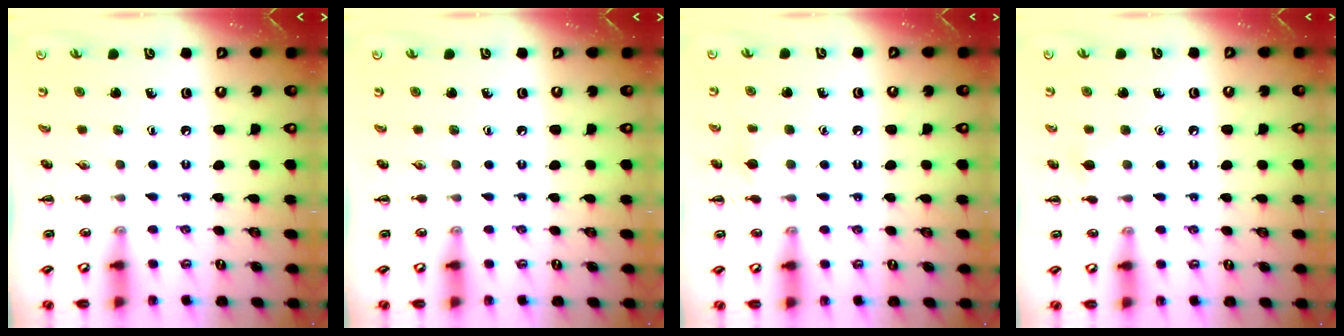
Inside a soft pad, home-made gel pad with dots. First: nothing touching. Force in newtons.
{"total": 0.0}
{"total": 6.7, "press": 6.6, "slide": 1.4}
{"total": 5.6, "press": 5.5, "slide": 1.0}